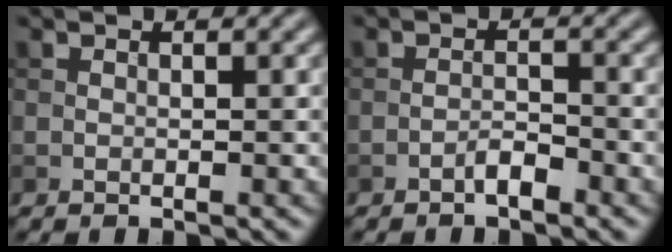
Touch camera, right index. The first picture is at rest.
{"total": 1.5, "force": [-1.1, 0.4, 0.9], "torque": [-0.017, 0.005, -0.022]}